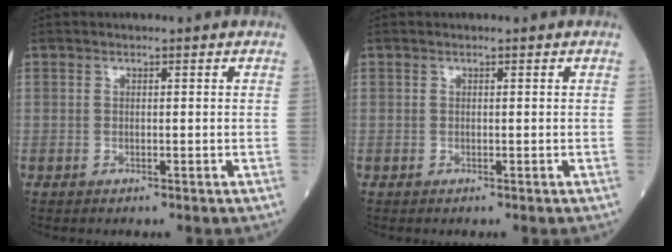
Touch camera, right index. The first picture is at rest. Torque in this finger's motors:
{"motor_torque": [0.03, 0.03, 0.00, -0.01]}